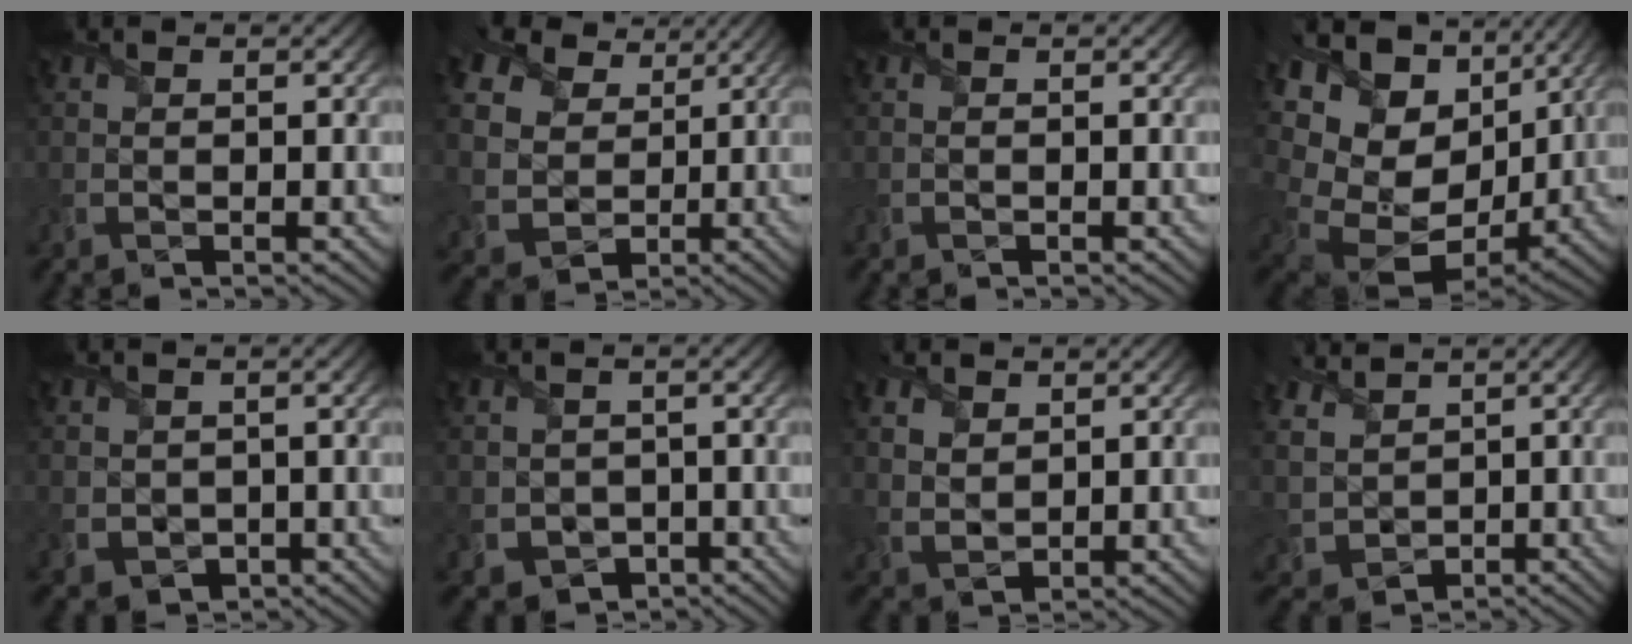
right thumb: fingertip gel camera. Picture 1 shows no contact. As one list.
[{"total": 11.6, "force": [3.7, 9.6, 5.5], "torque": [-0.174, 0.010, 0.068]}, {"total": 0.0}, {"total": 18.1, "force": [2.3, 13.7, 11.6], "torque": [-0.276, -0.038, 0.093]}, {"total": 2.0, "force": [0.2, 2.0, 0.5], "torque": [-0.039, -0.007, 0.002]}, {"total": 2.8, "force": [-0.5, 2.7, 0.5], "torque": [-0.040, -0.015, -0.014]}, {"total": 3.7, "force": [2.4, 2.2, 1.8], "torque": [-0.071, -0.001, 0.049]}, {"total": 5.3, "force": [2.3, 4.4, 2.0], "torque": [-0.095, 0.002, 0.039]}]